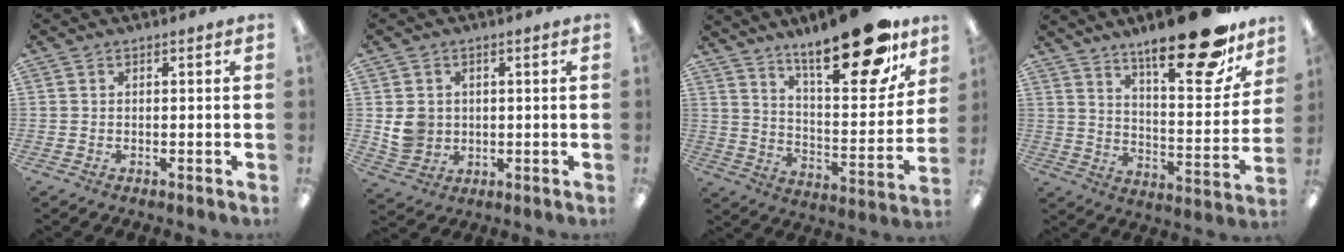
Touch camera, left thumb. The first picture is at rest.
{"total": 5.6, "force": [0.9, 5.3, 1.8], "torque": [-0.019, 0.005, 0.018]}
{"total": 24.2, "force": [17.5, 7.3, 15.1], "torque": [-0.209, -0.118, 0.281]}
{"total": 23.5, "force": [17.2, 6.8, 14.5], "torque": [-0.210, -0.113, 0.278]}